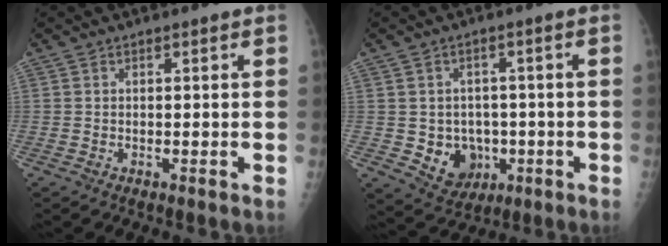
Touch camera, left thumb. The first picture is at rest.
{"total": 8.0, "force": [-1.5, 6.9, 3.7], "torque": [-0.022, 0.005, -0.007]}